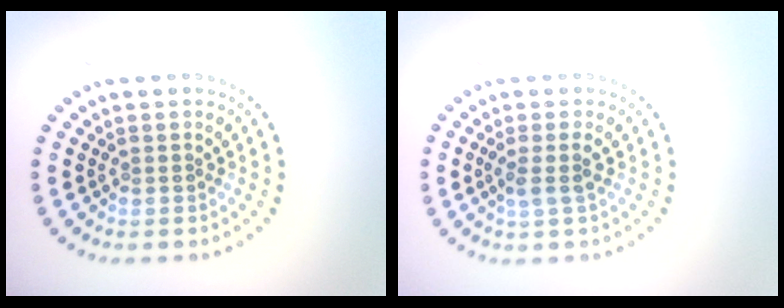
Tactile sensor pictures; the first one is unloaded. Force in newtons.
{"total": 1.8, "press": 1.5, "slide": 1.1}